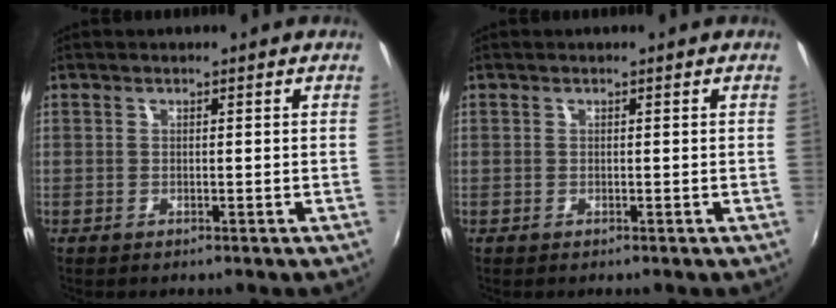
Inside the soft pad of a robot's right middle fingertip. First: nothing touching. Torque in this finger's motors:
{"motor_torque": [-0.02, -0.01, -0.01, 0.01]}